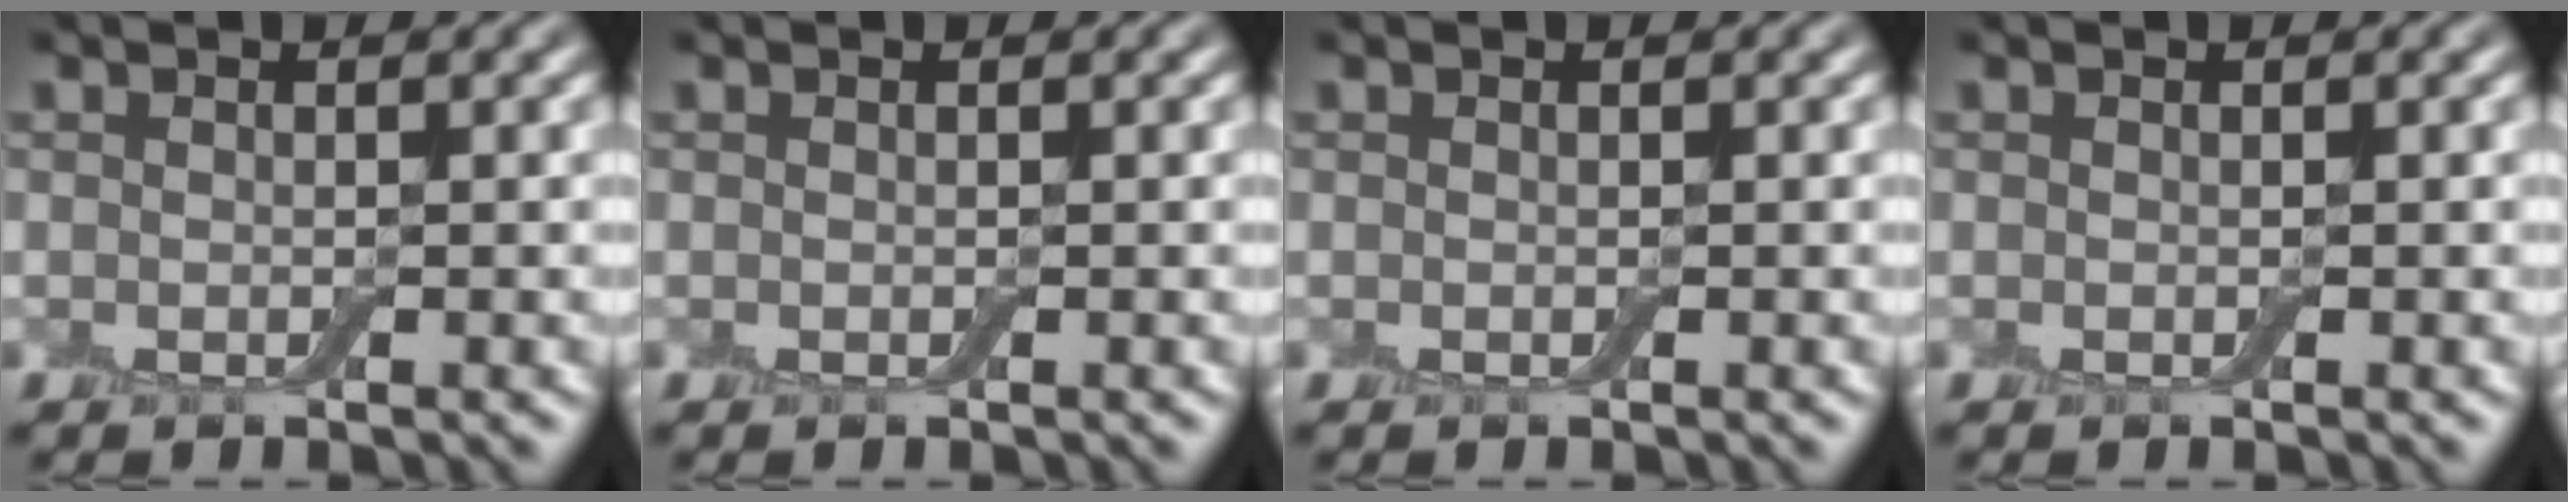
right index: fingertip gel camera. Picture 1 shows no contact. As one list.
[{"total": 0.0}, {"total": 0.0}, {"total": 0.0}]